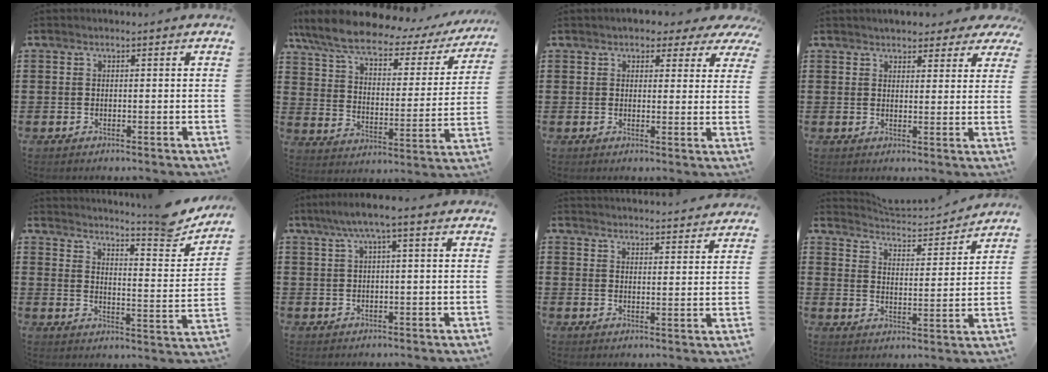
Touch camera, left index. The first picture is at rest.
{"total": 8.4, "force": [6.5, 1.7, 5.2], "torque": [-0.125, -0.038, 0.106]}
{"total": 3.2, "force": [2.5, 1.5, 1.3], "torque": [-0.022, -0.010, 0.040]}
{"total": 3.5, "force": [3.3, 1.0, 0.6], "torque": [-0.016, -0.009, 0.060]}
{"total": 6.4, "force": [5.8, 0.0, 2.9], "torque": [-0.051, -0.054, 0.090]}
{"total": 3.4, "force": [0.9, 0.2, 3.3], "torque": [-0.063, 0.000, 0.012]}
{"total": 3.6, "force": [3.5, -0.4, -0.1], "torque": [-0.001, -0.026, 0.062]}
{"total": 3.7, "force": [3.7, 0.0, 0.4], "torque": [-0.029, -0.036, 0.059]}